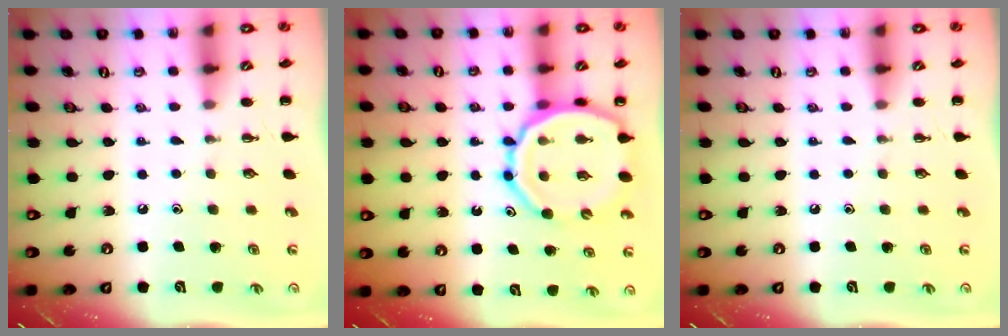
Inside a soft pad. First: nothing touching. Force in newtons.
{"total": 15.2, "press": 14.8, "slide": 3.4}
{"total": 0.0}